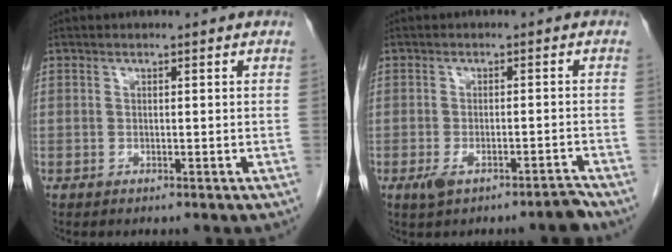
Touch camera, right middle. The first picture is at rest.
{"total": 3.9, "force": [-2.8, 0.7, 2.6], "torque": [-0.038, 0.009, -0.043]}